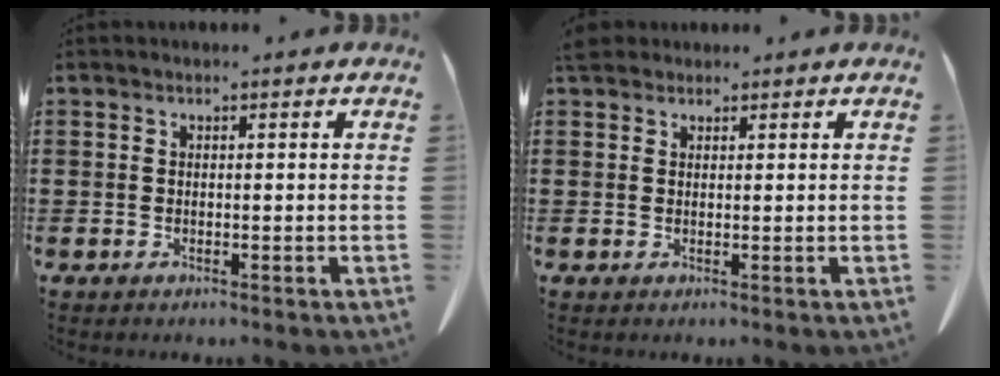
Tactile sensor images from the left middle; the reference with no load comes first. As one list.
[{"total": 2.1, "force": [1.8, 1.0, 0.6], "torque": [-0.020, 0.006, 0.035]}]